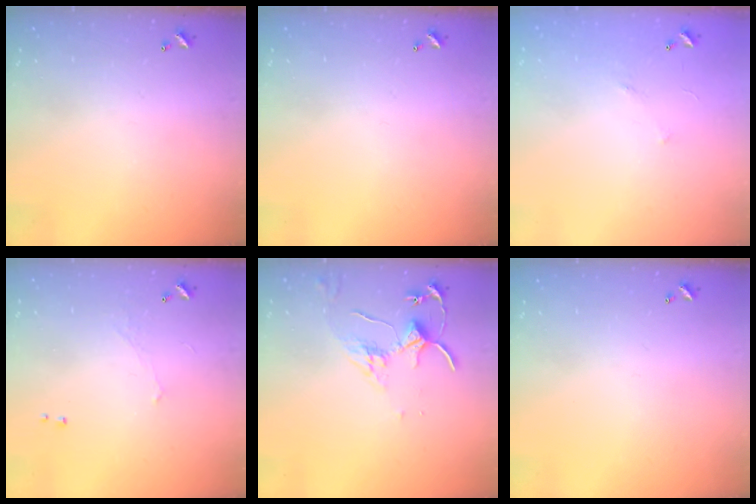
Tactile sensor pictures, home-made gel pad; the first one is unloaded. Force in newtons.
{"total": 0.0}
{"total": 5.8, "press": 5.7, "slide": 0.9}
{"total": 0.6, "press": 0.4, "slide": 0.5}
{"total": 3.6, "press": 3.6, "slide": 0.6}
{"total": 0.0}